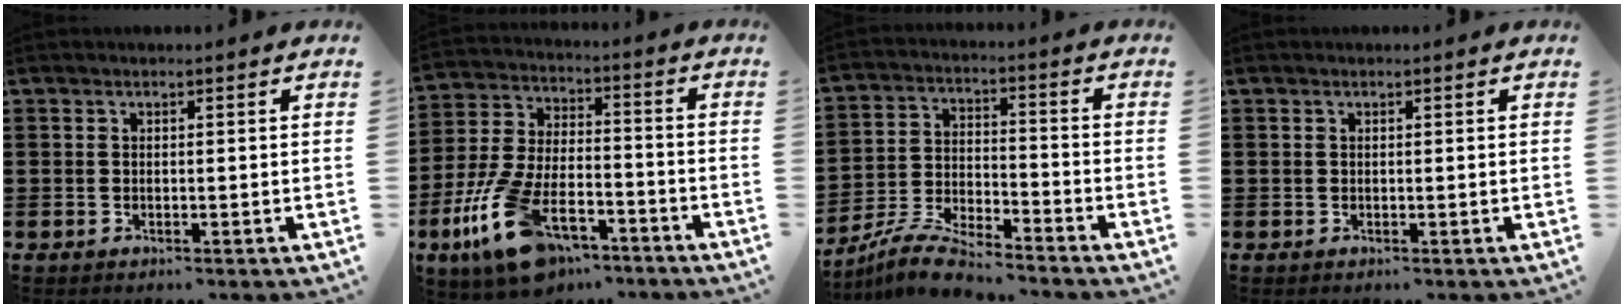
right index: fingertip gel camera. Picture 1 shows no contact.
{"total": 13.6, "force": [-8.1, 5.7, 9.2], "torque": [-0.212, 0.015, -0.154]}
{"total": 6.9, "force": [-6.5, 0.4, 2.2], "torque": [-0.058, 0.001, -0.130]}
{"total": 0.0}